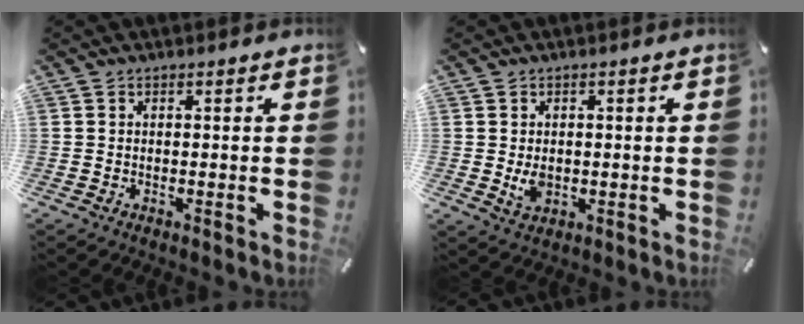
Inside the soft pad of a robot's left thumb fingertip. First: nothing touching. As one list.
[{"total": 3.5, "force": [-0.2, 2.6, 2.3], "torque": [-0.048, -0.005, -0.007]}]